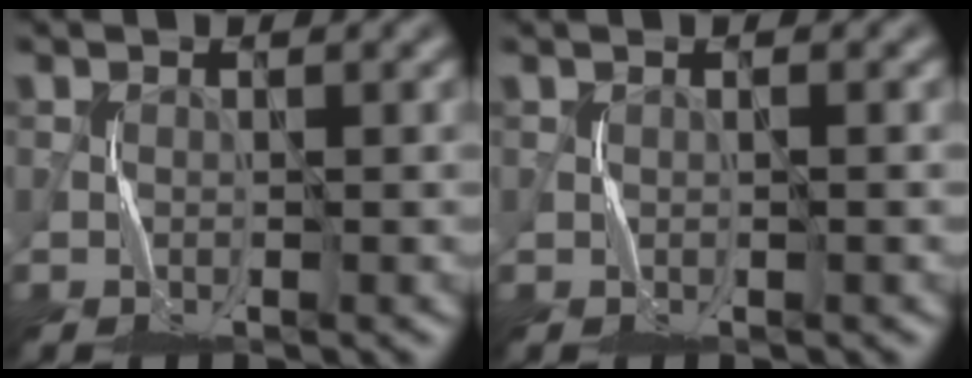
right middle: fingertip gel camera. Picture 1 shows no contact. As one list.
[{"total": 0.6, "force": [0.1, 0.0, 0.5], "torque": [-0.011, 0.001, 0.000]}]